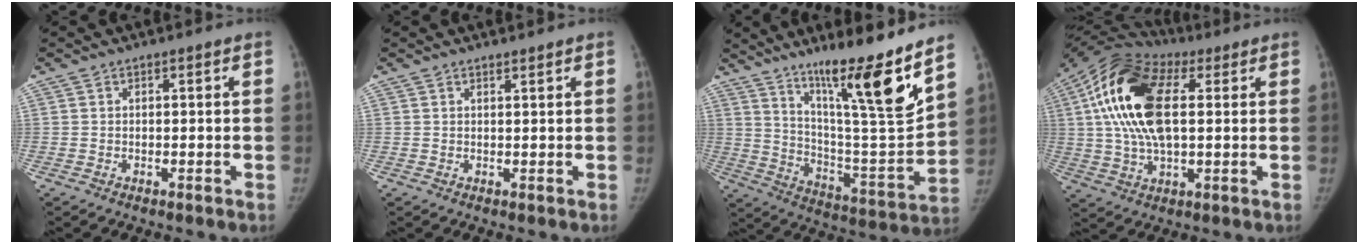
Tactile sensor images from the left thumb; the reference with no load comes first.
{"total": 0.8, "force": [0.7, 0.0, 0.3], "torque": [-0.004, -0.006, 0.014]}
{"total": 21.3, "force": [14.4, 1.4, 15.6], "torque": [-0.217, -0.086, 0.248]}
{"total": 19.2, "force": [3.9, 9.8, 16.0], "torque": [-0.318, 0.020, 0.059]}